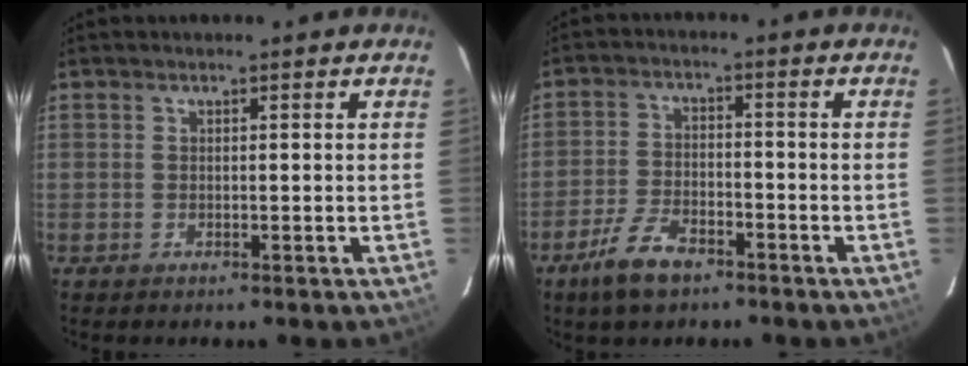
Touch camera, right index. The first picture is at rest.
{"total": 7.7, "force": [-5.2, 3.3, 4.5], "torque": [-0.111, -0.001, -0.098]}